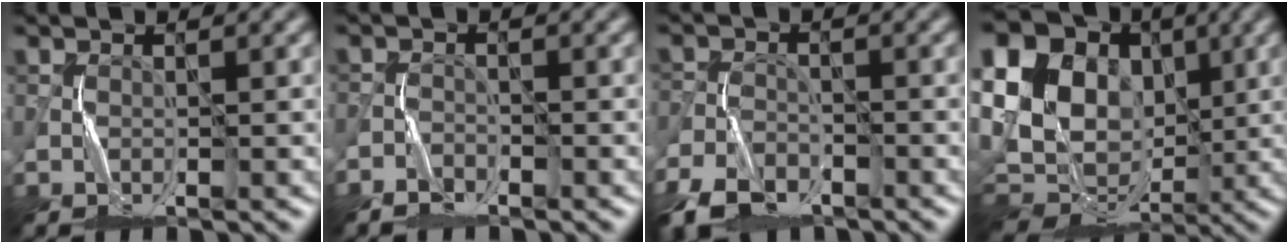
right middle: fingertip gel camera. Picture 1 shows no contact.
{"total": 1.9, "force": [-1.7, 0.8, 0.6], "torque": [-0.011, 0.003, -0.039]}
{"total": 5.7, "force": [-4.2, 2.7, 2.7], "torque": [-0.059, -0.010, -0.092]}
{"total": 21.9, "force": [3.9, 18.2, 11.5], "torque": [-0.262, 0.043, 0.033]}